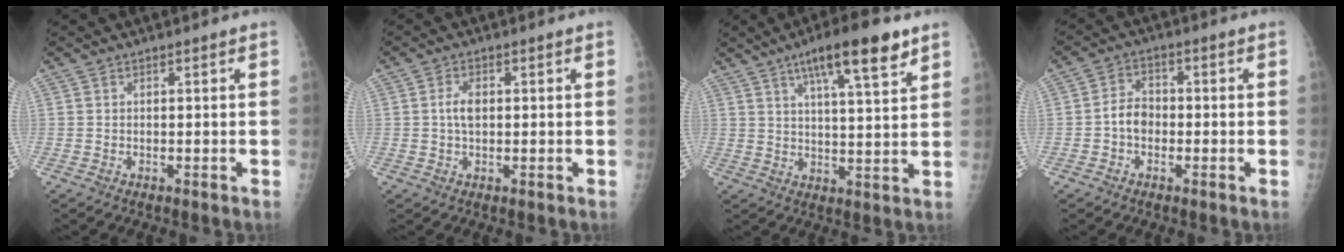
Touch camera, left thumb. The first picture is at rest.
{"total": 3.1, "force": [0.2, 1.8, 2.5], "torque": [-0.048, 0.004, 0.002]}
{"total": 12.3, "force": [7.3, 2.3, 9.7], "torque": [-0.144, -0.026, 0.113]}
{"total": 4.5, "force": [-1.2, 3.4, 2.8], "torque": [-0.035, 0.018, -0.029]}